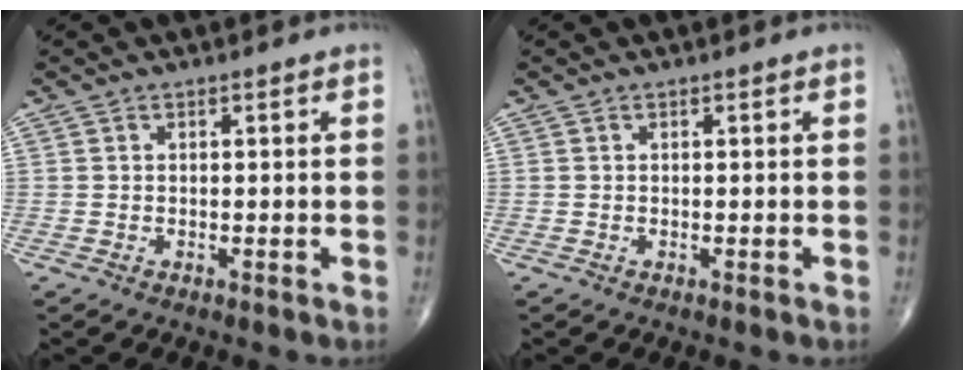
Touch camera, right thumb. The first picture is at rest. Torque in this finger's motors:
{"motor_torque": [0.18, 0.07, 0.13, 0.03, 0.00]}